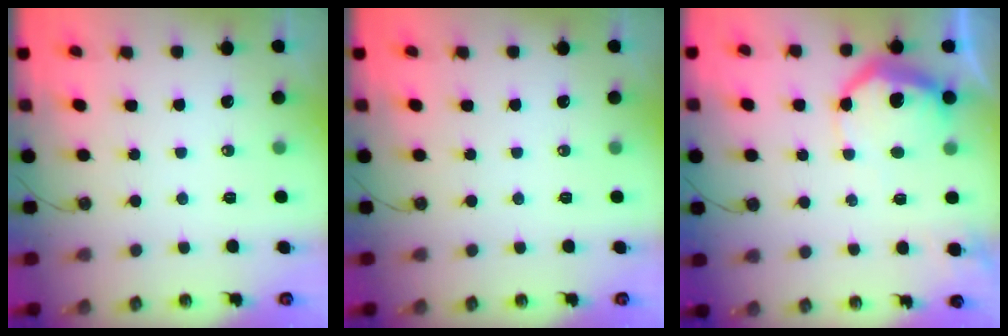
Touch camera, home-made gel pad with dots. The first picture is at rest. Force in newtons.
{"total": 0.0}
{"total": 11.8, "press": 11.7, "slide": 1.0}